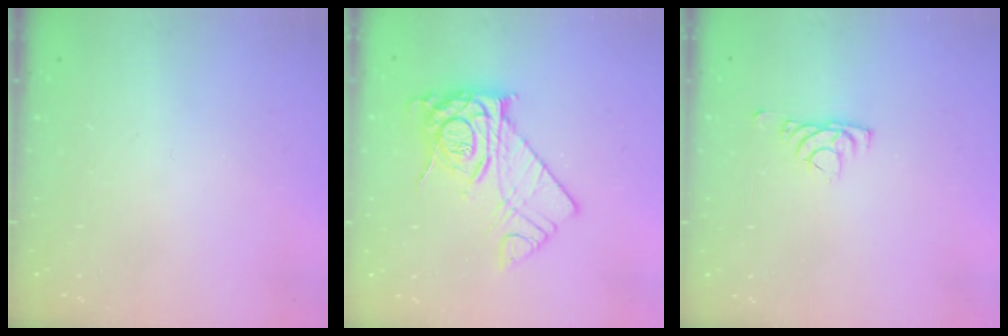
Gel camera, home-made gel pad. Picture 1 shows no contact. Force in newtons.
{"total": 11.5, "press": 11.5, "slide": 1.2}
{"total": 3.9, "press": 3.9, "slide": 0.8}